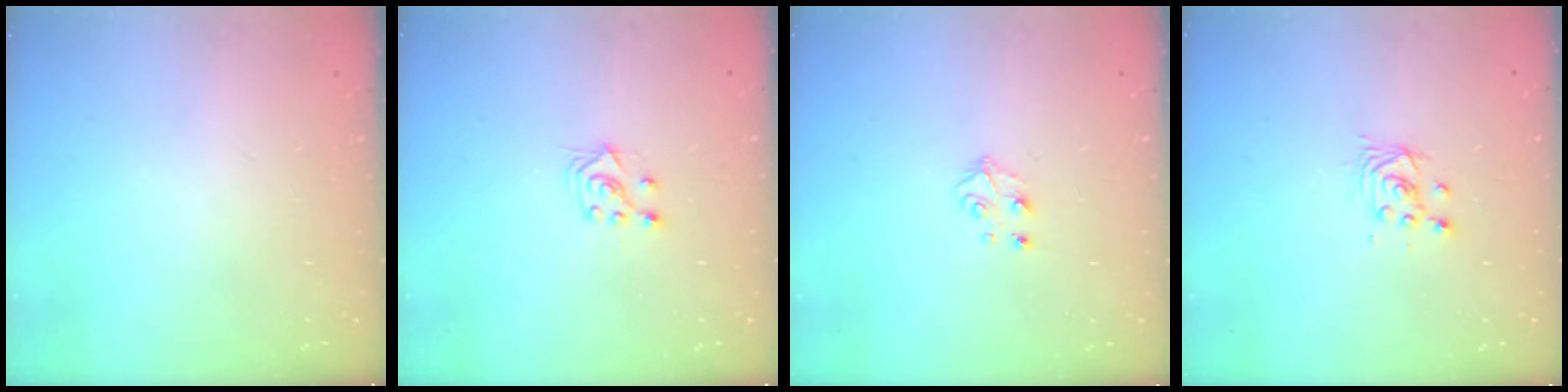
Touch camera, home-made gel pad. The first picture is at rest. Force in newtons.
{"total": 5.7, "press": 5.7, "slide": 0.8}
{"total": 4.7, "press": 4.7, "slide": 0.4}
{"total": 2.6, "press": 2.6, "slide": 0.1}